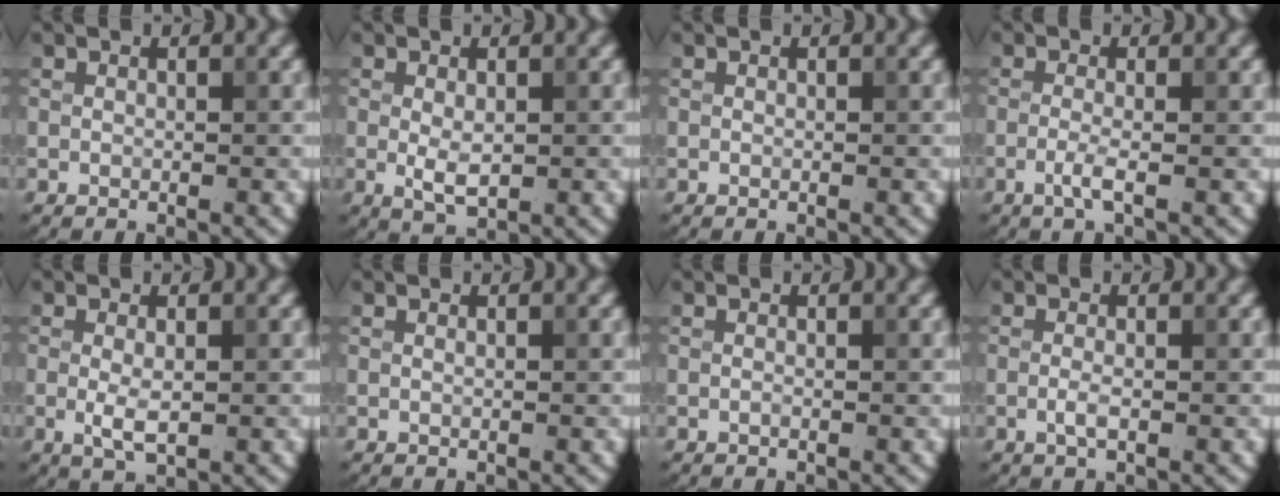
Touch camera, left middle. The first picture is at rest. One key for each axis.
{"total": 2.3, "fx": -0.1, "fy": 1.1, "fz": 2.0, "tx": -0.040, "ty": -0.005, "tz": 0.002}
{"total": 0.0}
{"total": 1.9, "fx": -0.7, "fy": 0.4, "fz": 1.7, "tx": -0.034, "ty": 0.001, "tz": -0.021}
{"total": 2.2, "fx": -0.2, "fy": 0.7, "fz": 2.0, "tx": -0.042, "ty": -0.005, "tz": -0.003}
{"total": 0.0}
{"total": 0.0}
{"total": 1.3, "fx": -0.3, "fy": 0.3, "fz": 1.2, "tx": -0.027, "ty": -0.001, "tz": -0.010}